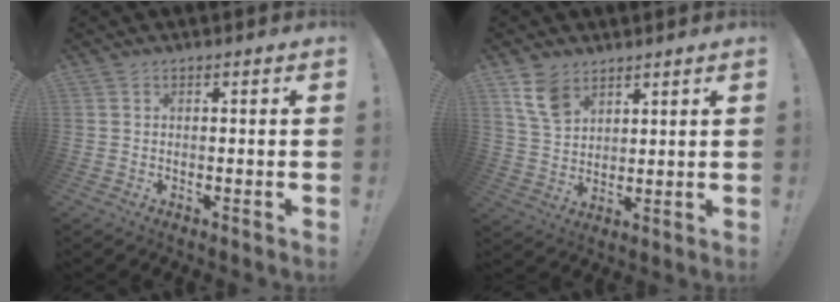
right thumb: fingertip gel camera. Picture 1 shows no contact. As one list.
[{"total": 9.0, "force": [5.7, 5.4, 4.3], "torque": [-0.081, -0.019, 0.116]}]